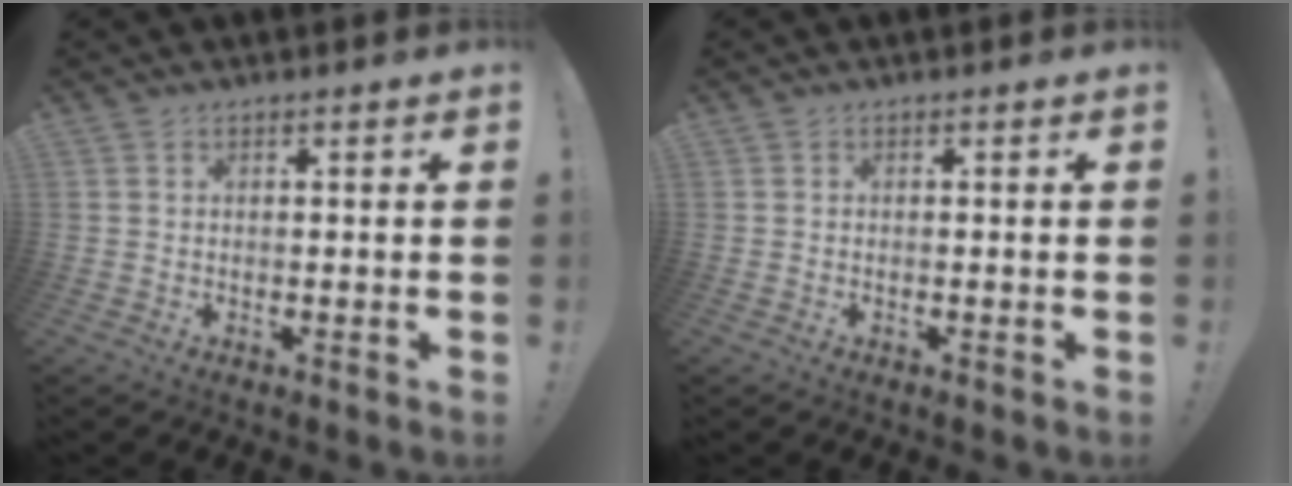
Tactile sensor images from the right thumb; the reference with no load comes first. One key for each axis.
{"total": 0.0}